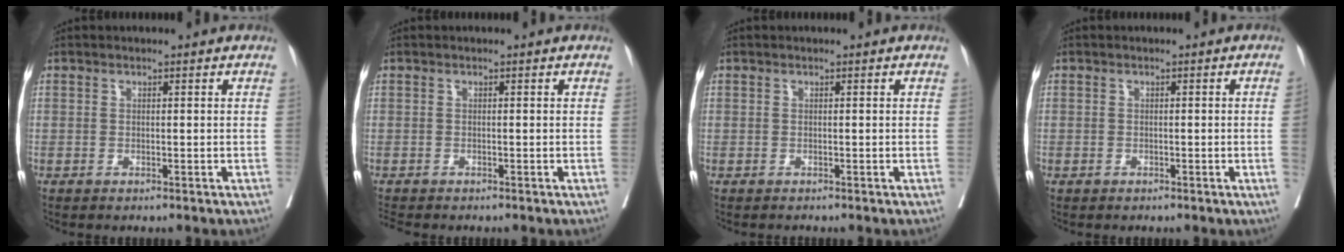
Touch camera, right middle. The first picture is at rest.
{"total": 1.5, "force": [-1.4, 0.3, 0.3], "torque": [-0.010, -0.006, -0.025]}
{"total": 0.0}
{"total": 0.8, "force": [-0.2, -0.2, 0.8], "torque": [-0.012, 0.004, -0.002]}